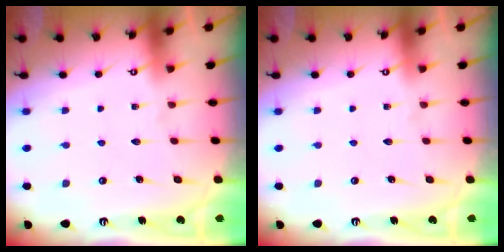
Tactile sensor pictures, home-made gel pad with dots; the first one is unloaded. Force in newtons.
{"total": 0.0}